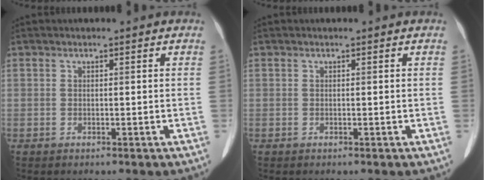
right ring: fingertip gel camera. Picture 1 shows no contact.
{"total": 0.0}